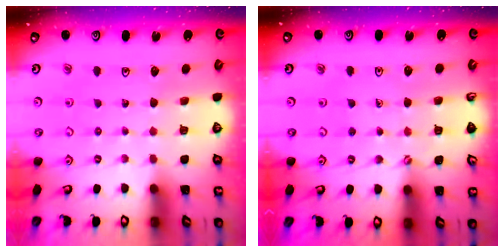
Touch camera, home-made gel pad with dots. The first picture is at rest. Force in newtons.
{"total": 0.9, "press": 0.9, "slide": 0.1}